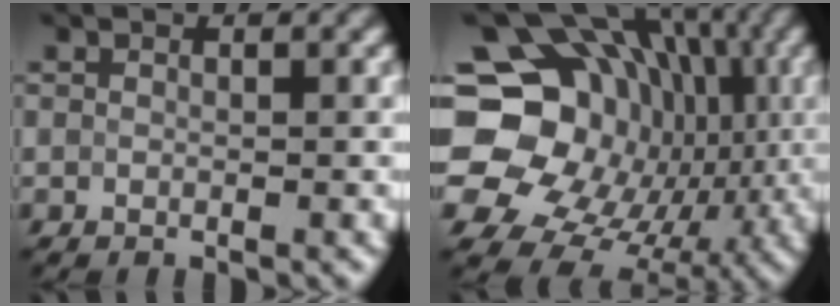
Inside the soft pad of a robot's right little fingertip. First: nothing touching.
{"total": 21.6, "force": [-0.5, 18.7, 10.8], "torque": [-0.200, 0.019, -0.025]}